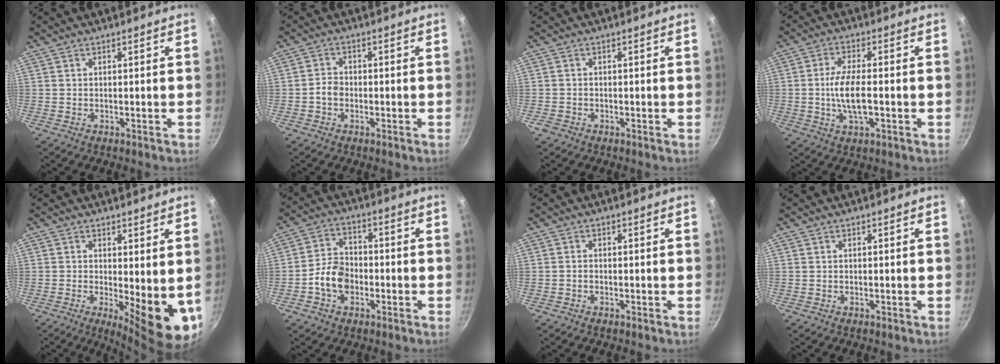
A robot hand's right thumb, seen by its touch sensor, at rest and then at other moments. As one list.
[{"total": 2.6, "force": [-0.9, 2.0, 1.4], "torque": [-0.017, 0.017, -0.021]}, {"total": 1.3, "force": [-0.8, 0.9, 0.5], "torque": [-0.011, 0.003, -0.015]}, {"total": 8.3, "force": [-1.1, 3.1, 7.6], "torque": [-0.145, 0.009, -0.026]}, {"total": 10.6, "force": [-0.4, 3.8, 9.9], "torque": [-0.111, -0.020, 0.003]}, {"total": 7.6, "force": [-2.5, 5.6, 4.5], "torque": [-0.057, 0.025, -0.054]}, {"total": 0.7, "force": [-0.4, 0.5, 0.4], "torque": [-0.006, 0.004, -0.011]}, {"total": 0.0}]